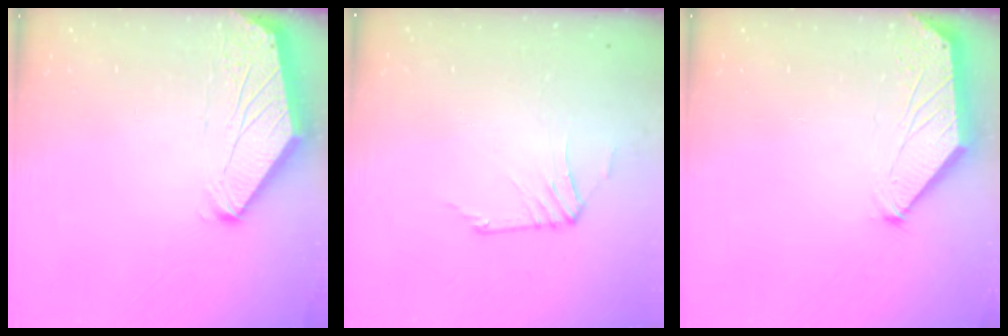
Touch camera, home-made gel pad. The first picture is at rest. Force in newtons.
{"total": 0.6, "press": 0.4, "slide": 0.5}
{"total": 0.0}